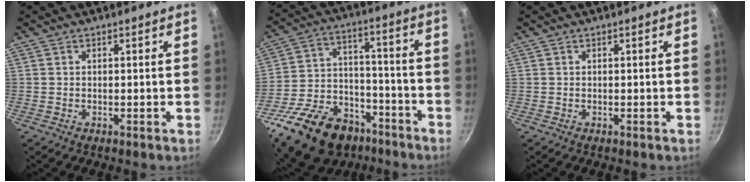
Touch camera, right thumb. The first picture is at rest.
{"total": 24.5, "force": [-15.0, 15.0, 12.3], "torque": [-0.200, 0.081, -0.237]}
{"total": 0.0}